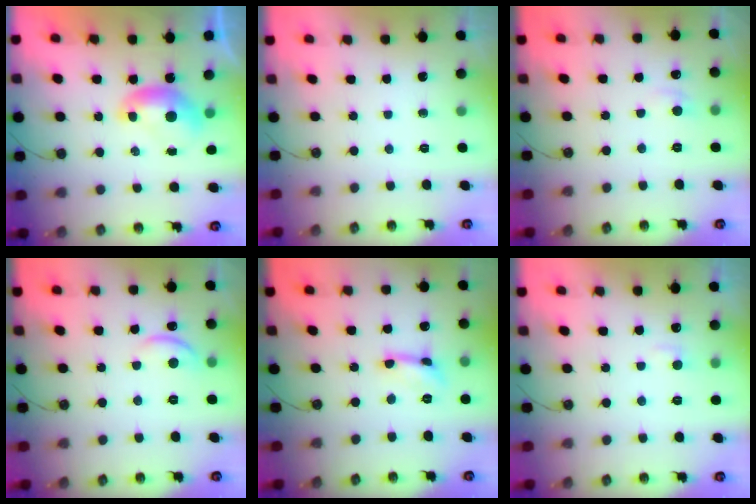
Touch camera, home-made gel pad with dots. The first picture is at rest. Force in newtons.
{"total": 0.0}
{"total": 0.7, "press": 0.1, "slide": 0.7}
{"total": 2.8, "press": 2.7, "slide": 0.4}
{"total": 0.9, "press": 0.8, "slide": 0.1}
{"total": 2.5, "press": 2.4, "slide": 0.5}